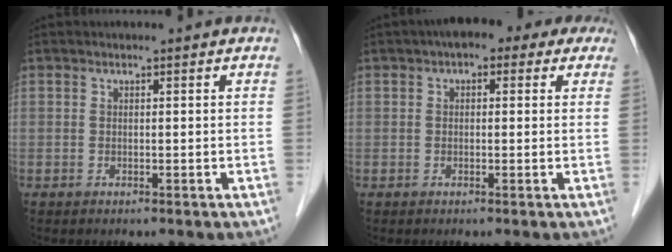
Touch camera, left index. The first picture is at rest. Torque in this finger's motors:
{"motor_torque": [1.03, -1.11, 0.35, 0.03]}